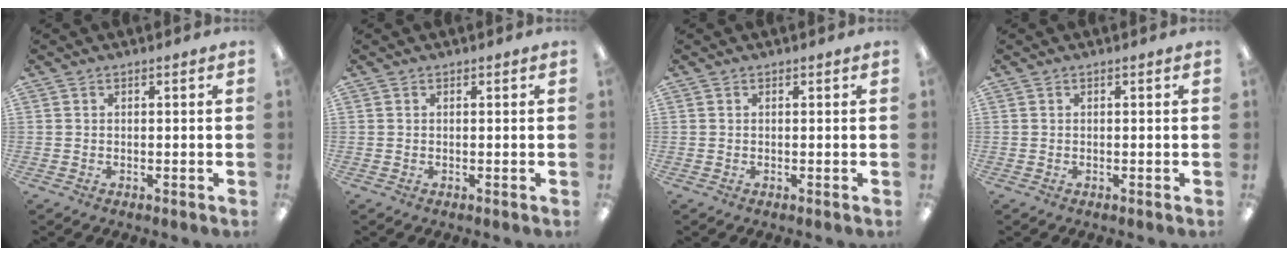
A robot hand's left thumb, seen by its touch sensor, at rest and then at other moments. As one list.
[{"total": 0.0}, {"total": 0.0}, {"total": 0.0}]